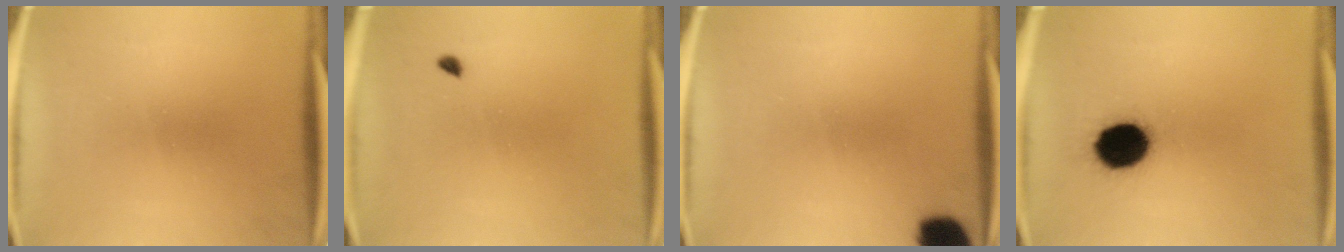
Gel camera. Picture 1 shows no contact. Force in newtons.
{"total": 0.8}
{"total": 8.0}
{"total": 12.4}